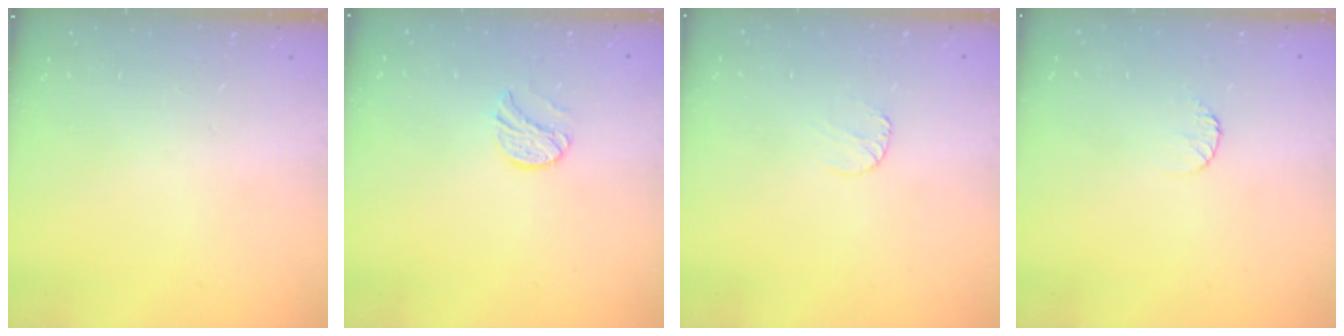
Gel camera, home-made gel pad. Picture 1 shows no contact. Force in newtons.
{"total": 8.0, "press": 7.9, "slide": 0.6}
{"total": 4.8, "press": 4.8, "slide": 0.5}
{"total": 5.2, "press": 5.2, "slide": 0.5}